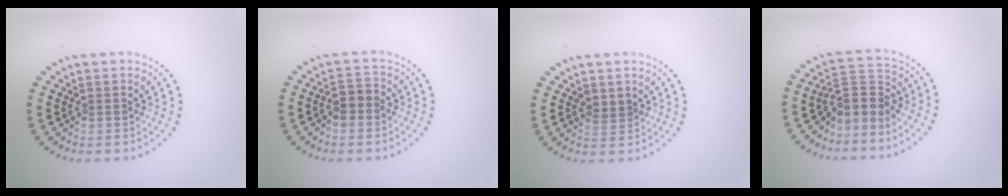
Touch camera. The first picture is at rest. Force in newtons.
{"total": 1.8, "press": 1.7, "slide": 0.7}
{"total": 1.1, "press": 1.0, "slide": 0.5}
{"total": 3.1, "press": 2.2, "slide": 2.1}